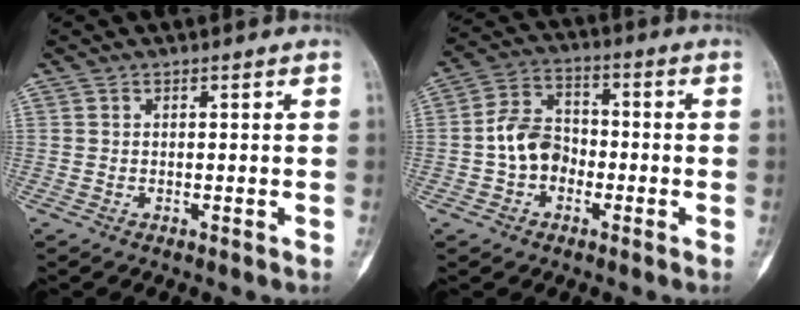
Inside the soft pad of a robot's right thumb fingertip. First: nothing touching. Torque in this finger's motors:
{"motor_torque": [0.37, 1.48, 0.81, -0.22, 0.11]}